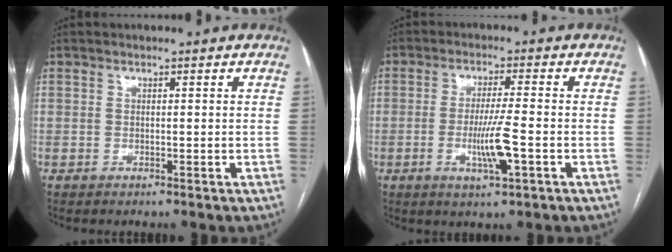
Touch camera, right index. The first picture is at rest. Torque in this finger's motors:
{"motor_torque": [0.15, -0.11, 0.13, 0.08]}